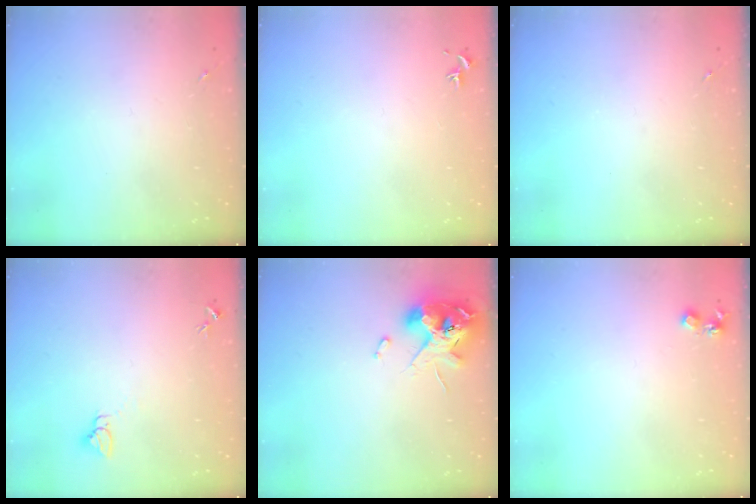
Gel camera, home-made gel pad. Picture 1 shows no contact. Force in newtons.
{"total": 0.8, "press": 0.7, "slide": 0.3}
{"total": 0.0}
{"total": 2.7, "press": 2.7, "slide": 0.1}
{"total": 12.7, "press": 12.5, "slide": 2.0}
{"total": 4.8, "press": 4.7, "slide": 0.7}